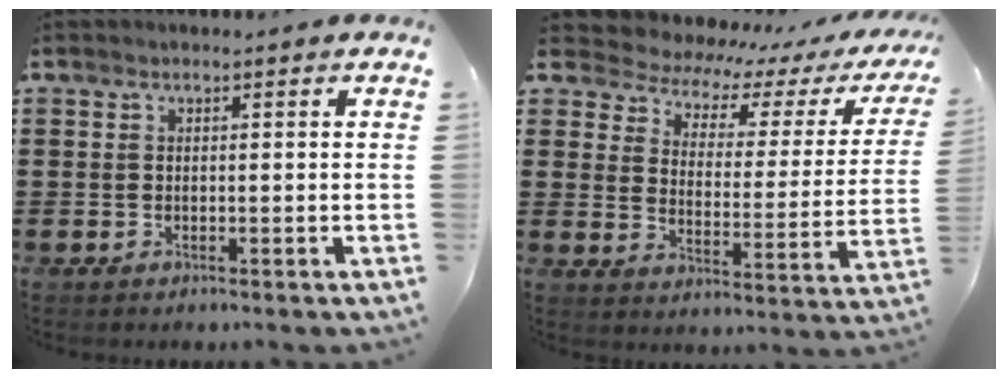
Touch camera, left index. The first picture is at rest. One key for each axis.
{"total": 3.9, "fx": 3.4, "fy": 1.6, "fz": 0.9, "tx": -0.047, "ty": -0.032, "tz": 0.051}